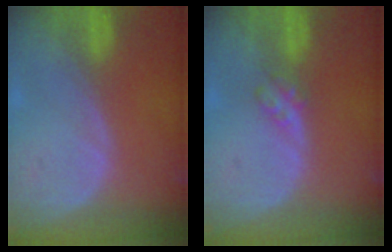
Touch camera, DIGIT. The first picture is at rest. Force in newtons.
{"total": 2.7, "press": 2.3, "slide": 1.3}